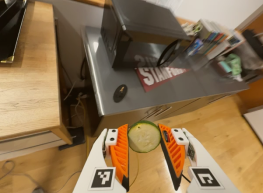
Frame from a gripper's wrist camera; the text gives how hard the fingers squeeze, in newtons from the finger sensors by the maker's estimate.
{"total": 9.0, "left": 9.4, "right": 8.7}